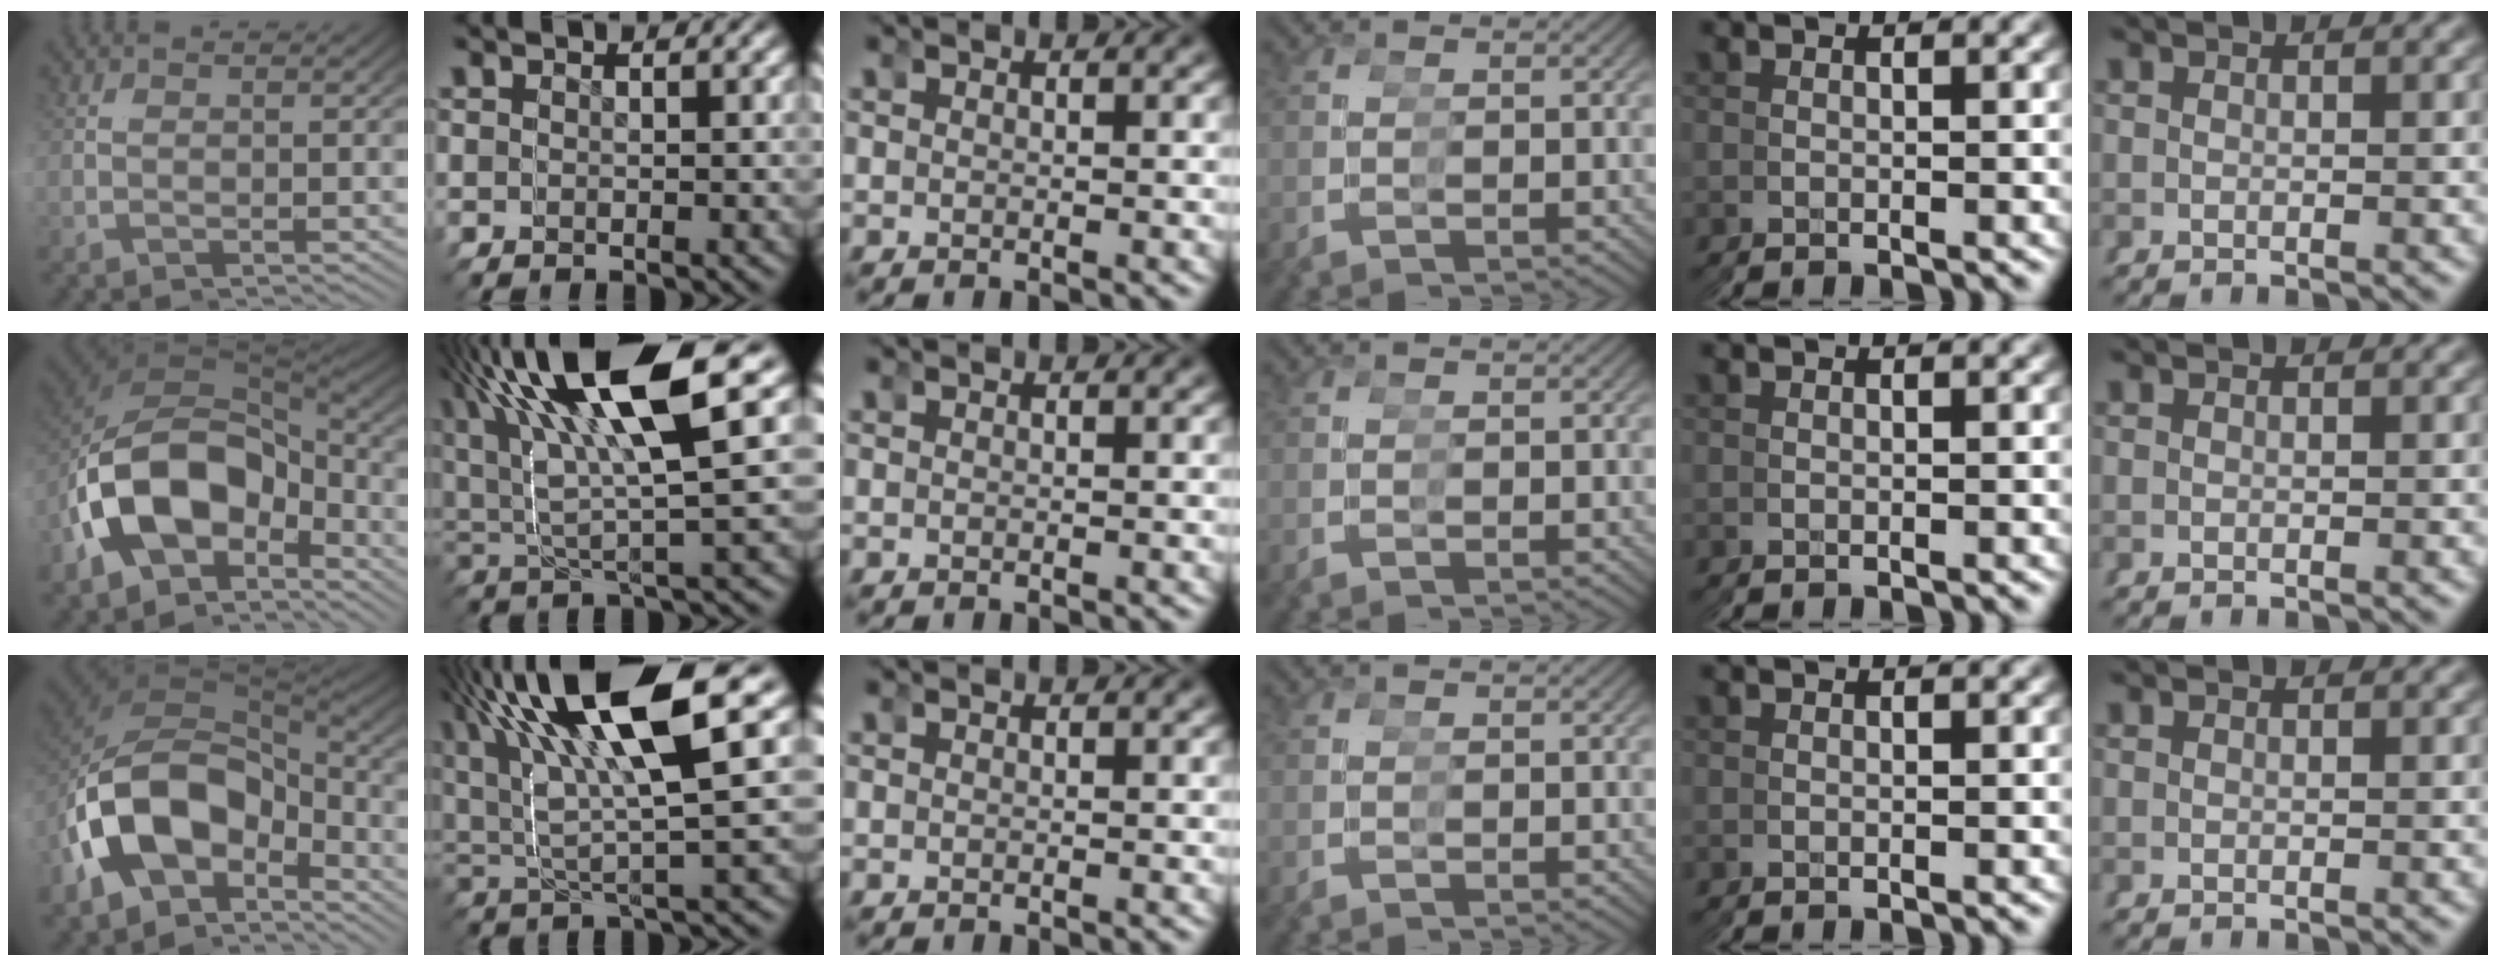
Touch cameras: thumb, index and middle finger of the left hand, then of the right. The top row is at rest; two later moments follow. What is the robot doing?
{"motion": "grasp_and_lifting", "object": "toy banana"}